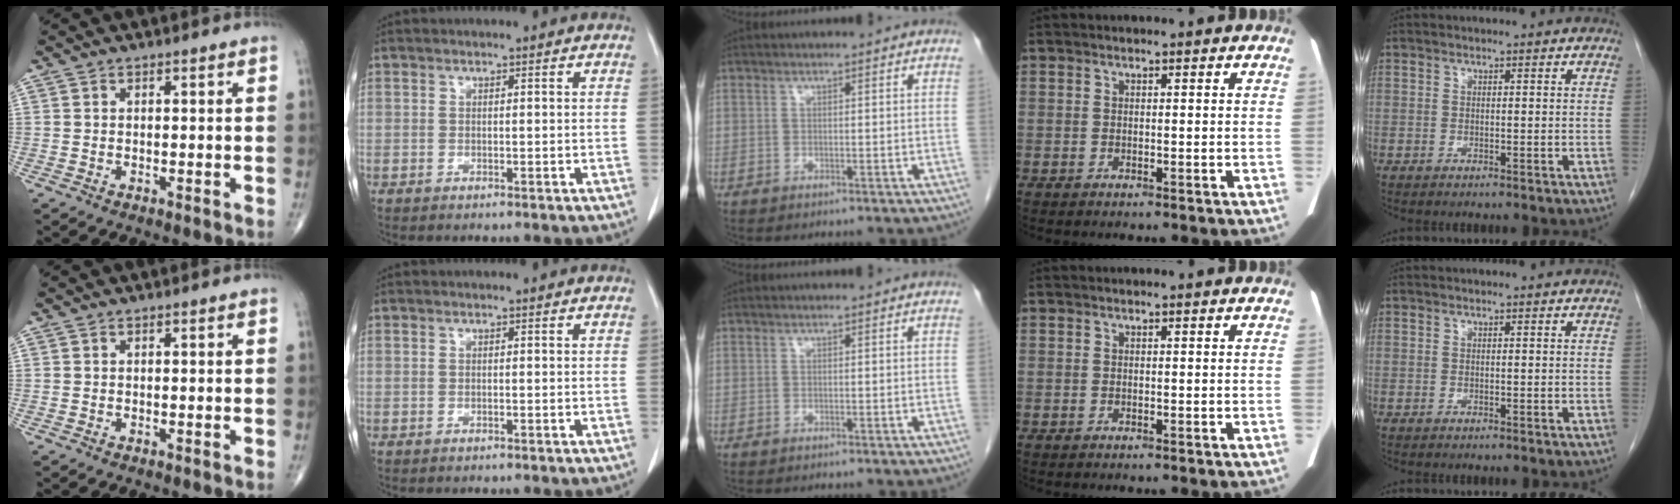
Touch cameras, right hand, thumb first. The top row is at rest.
{}